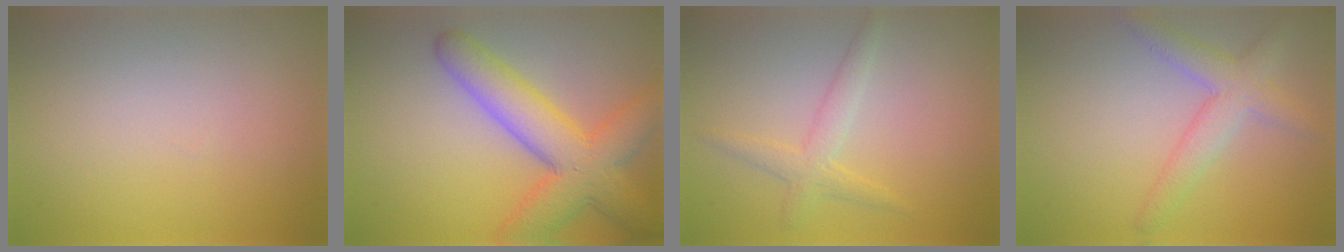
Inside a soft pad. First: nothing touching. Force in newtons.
{"total": 7.5, "press": 7.5, "slide": 0.2}
{"total": 2.2, "press": 2.2, "slide": 0.1}
{"total": 3.6, "press": 3.6, "slide": 0.1}